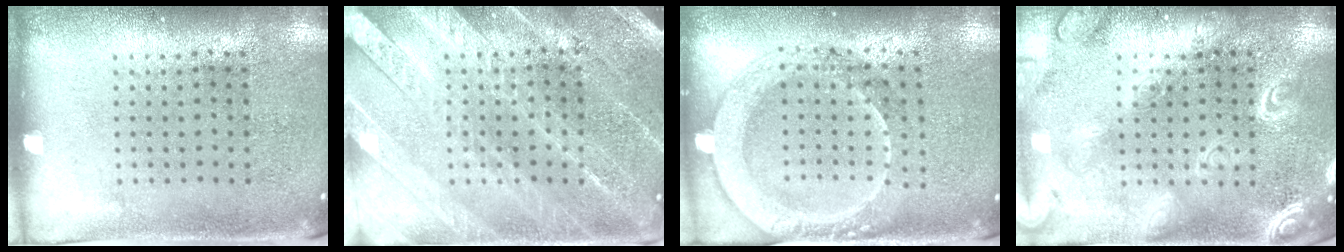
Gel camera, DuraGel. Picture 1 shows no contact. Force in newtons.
{"total": 3.3, "press": 3.2, "slide": 0.6}
{"total": 1.9, "press": 1.8, "slide": 0.6}
{"total": 3.0, "press": 3.0, "slide": 0.3}